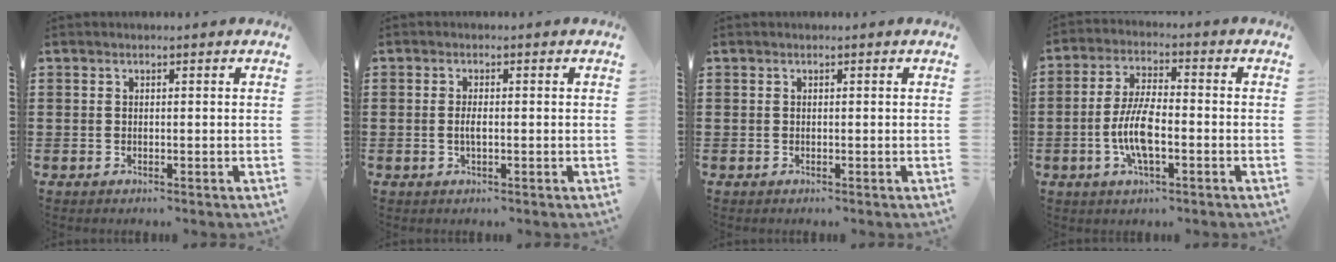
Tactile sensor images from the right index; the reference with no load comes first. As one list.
[{"total": 1.8, "force": [-0.3, 0.5, 1.7], "torque": [-0.039, -0.003, -0.007]}, {"total": 0.0}, {"total": 7.8, "force": [-2.0, 2.6, 7.1], "torque": [-0.160, -0.009, -0.044]}]